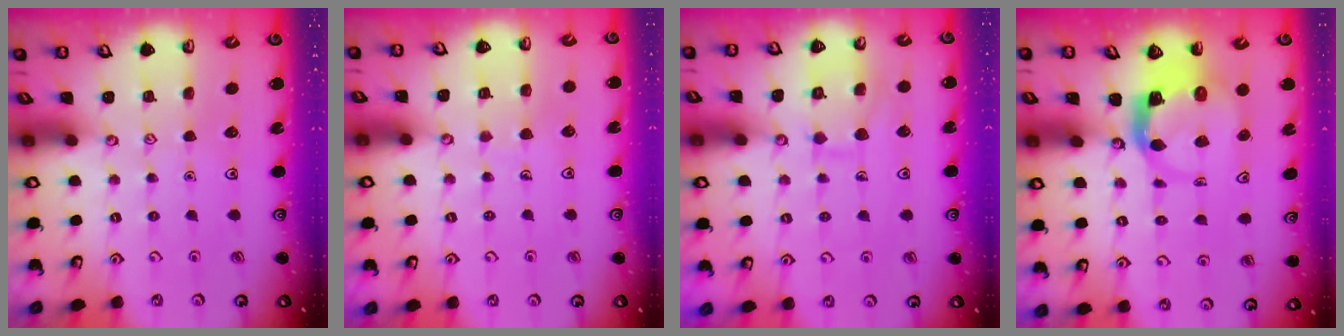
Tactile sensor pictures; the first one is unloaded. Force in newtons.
{"total": 3.4, "press": 3.4, "slide": 0.2}
{"total": 9.8, "press": 9.8, "slide": 1.0}
{"total": 4.4, "press": 4.3, "slide": 0.8}